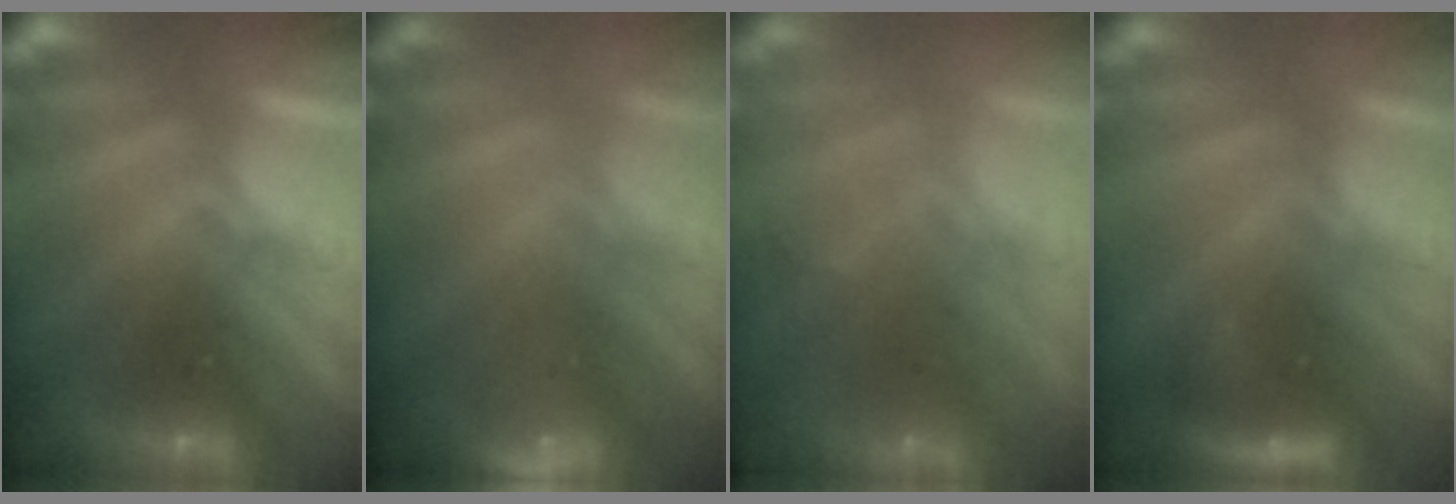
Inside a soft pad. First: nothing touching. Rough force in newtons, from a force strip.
{"total": 2.3}
{"total": 8.0}
{"total": 2.9}